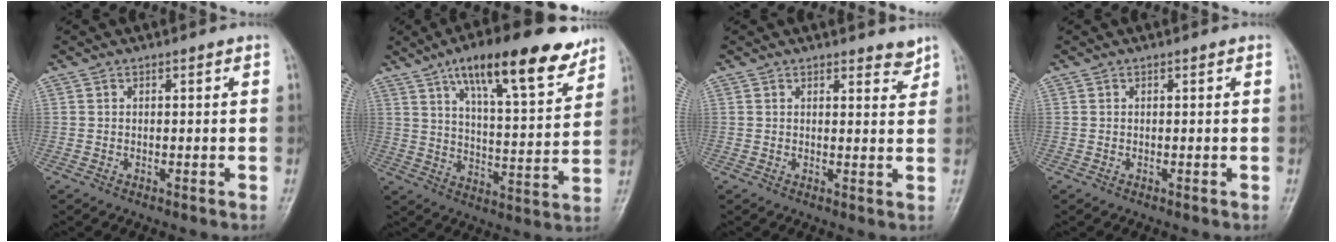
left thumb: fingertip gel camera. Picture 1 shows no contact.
{"total": 18.7, "force": [12.0, 5.6, 13.2], "torque": [-0.170, -0.047, 0.189]}
{"total": 2.7, "force": [2.3, 0.9, 0.9], "torque": [0.004, -0.019, 0.029]}
{"total": 0.0}